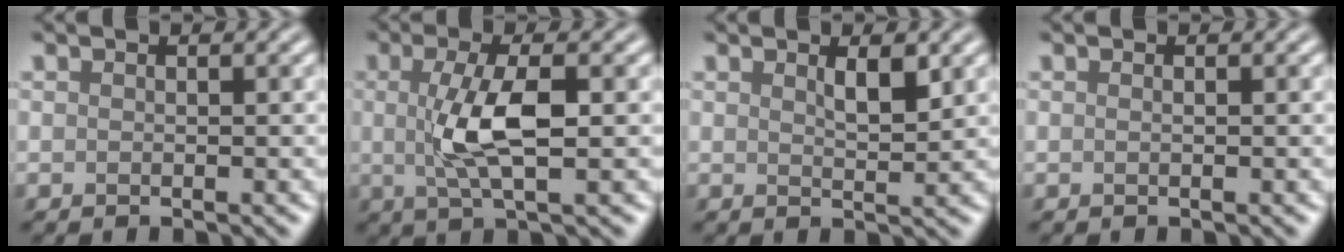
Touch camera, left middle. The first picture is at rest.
{"total": 5.1, "force": [0.2, 1.5, 4.9], "torque": [-0.106, 0.003, 0.006]}
{"total": 1.9, "force": [1.1, 0.5, 1.5], "torque": [-0.025, -0.004, 0.019]}
{"total": 0.0}